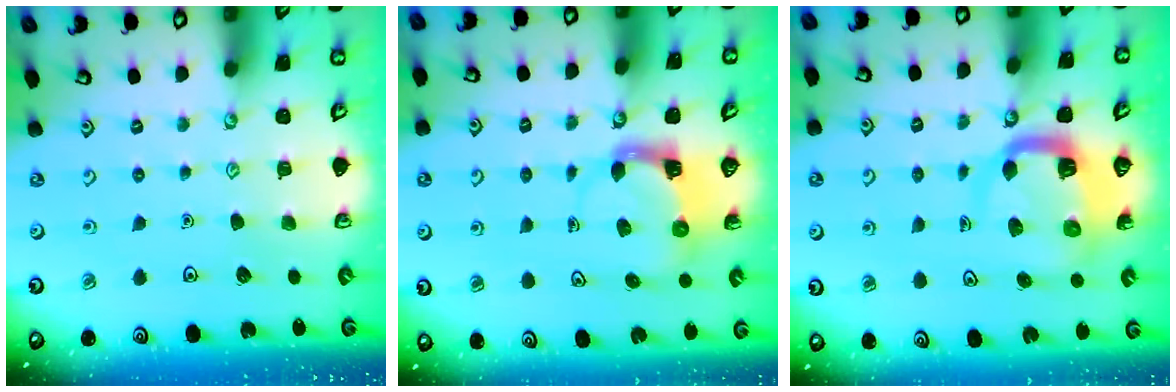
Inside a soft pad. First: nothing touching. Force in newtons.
{"total": 3.4, "press": 3.4, "slide": 0.5}
{"total": 7.1, "press": 7.0, "slide": 1.0}